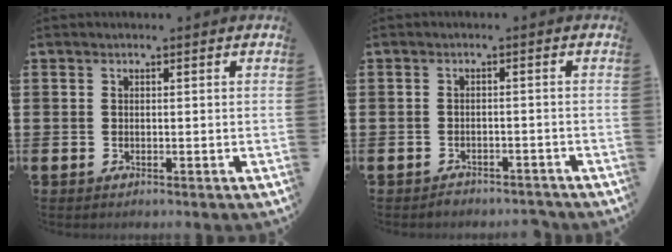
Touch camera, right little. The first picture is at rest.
{"total": 1.4, "force": [-1.4, 0.2, 0.0], "torque": [-0.005, 0.002, -0.030]}